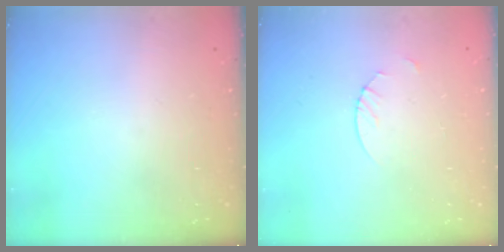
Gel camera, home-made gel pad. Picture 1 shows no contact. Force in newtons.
{"total": 1.9, "press": 1.9, "slide": 0.2}